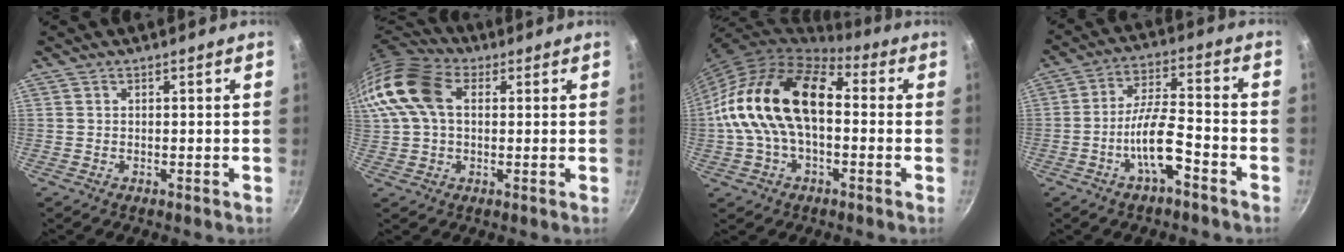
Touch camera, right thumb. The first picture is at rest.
{"total": 15.1, "force": [3.1, 10.2, 10.7], "torque": [-0.210, 0.026, 0.039]}
{"total": 20.2, "force": [0.3, 12.3, 16.0], "torque": [-0.278, 0.041, -0.009]}
{"total": 10.0, "force": [-4.8, 3.0, 8.2], "torque": [-0.146, 0.038, -0.091]}